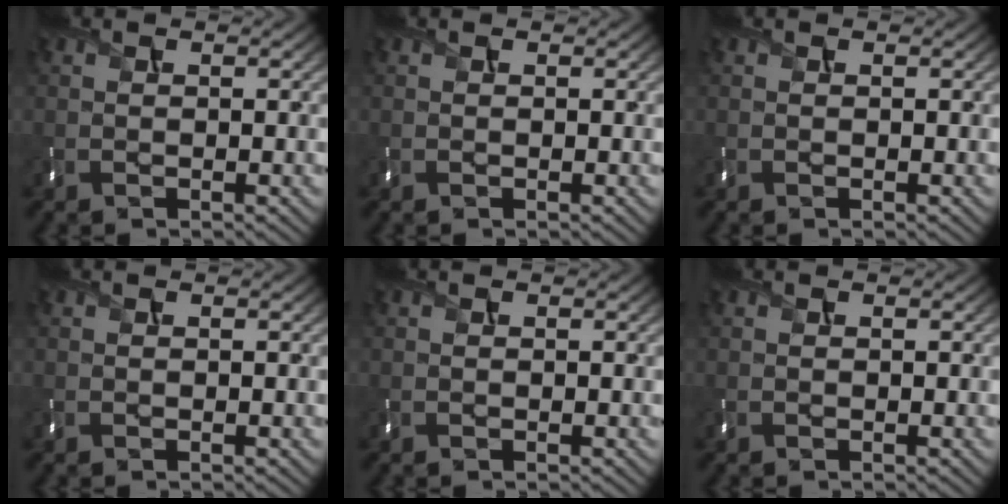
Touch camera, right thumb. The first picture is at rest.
{"total": 0.0}
{"total": 0.0}
{"total": 0.0}
{"total": 0.0}
{"total": 0.0}